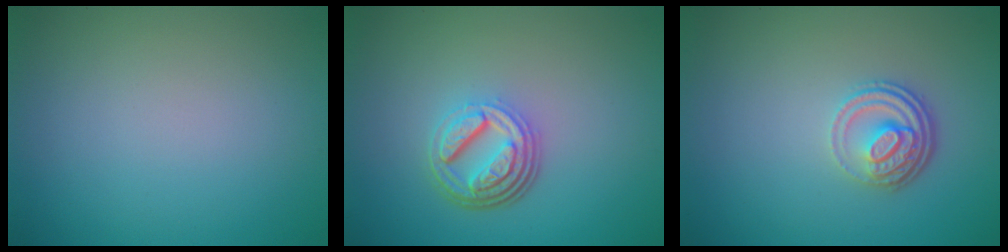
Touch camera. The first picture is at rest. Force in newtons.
{"total": 4.9, "press": 3.5, "slide": 3.4}
{"total": 3.7, "press": 2.6, "slide": 2.6}